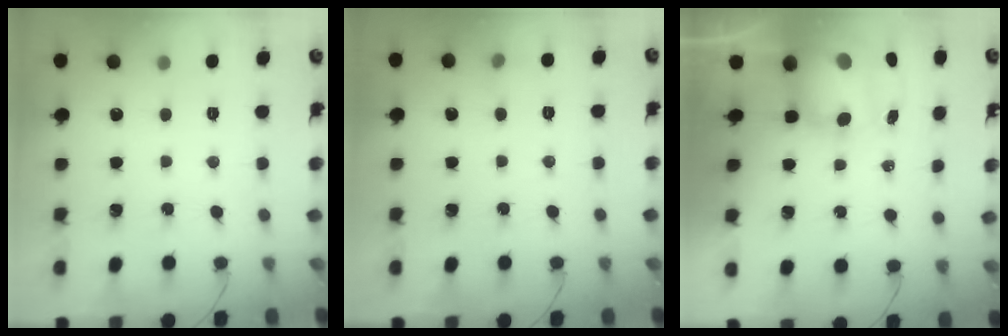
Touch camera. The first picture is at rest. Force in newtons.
{"total": 5.9, "press": 5.7, "slide": 1.6}
{"total": 11.0, "press": 10.6, "slide": 2.9}